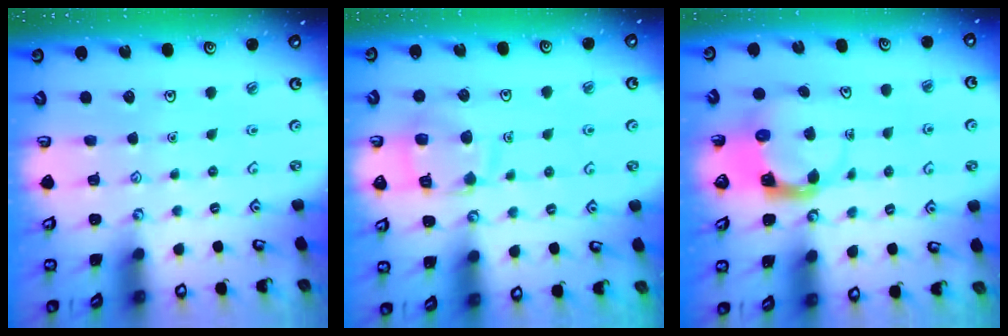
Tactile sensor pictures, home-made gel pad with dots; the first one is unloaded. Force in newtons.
{"total": 12.3, "press": 12.2, "slide": 1.4}
{"total": 3.9, "press": 3.8, "slide": 0.4}